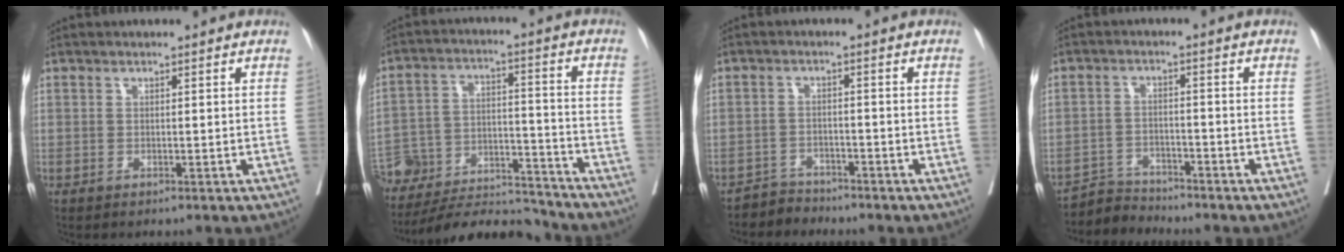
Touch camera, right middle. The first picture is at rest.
{"total": 17.6, "force": [-17.1, 2.8, 3.2], "torque": [-0.070, 0.022, -0.266]}
{"total": 2.9, "force": [-2.5, 0.9, -1.1], "torque": [0.022, -0.001, -0.047]}
{"total": 4.2, "force": [-4.0, 0.6, -1.3], "torque": [0.026, 0.001, -0.071]}